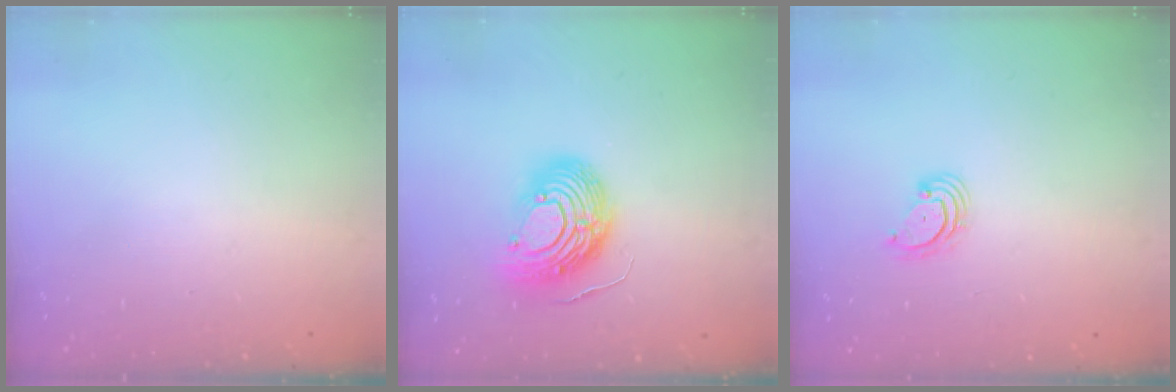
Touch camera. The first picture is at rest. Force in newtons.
{"total": 13.9, "press": 13.8, "slide": 1.5}
{"total": 2.9, "press": 2.9, "slide": 0.4}